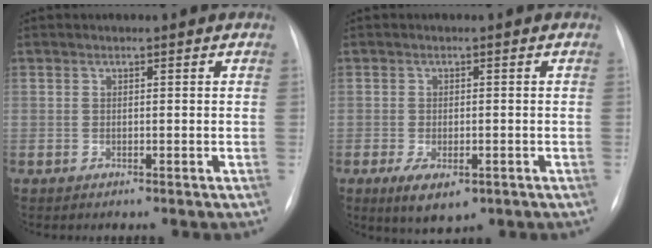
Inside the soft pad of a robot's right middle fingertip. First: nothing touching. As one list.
[{"total": 5.3, "force": [-2.5, 2.4, 4.0], "torque": [-0.069, -0.010, -0.028]}]